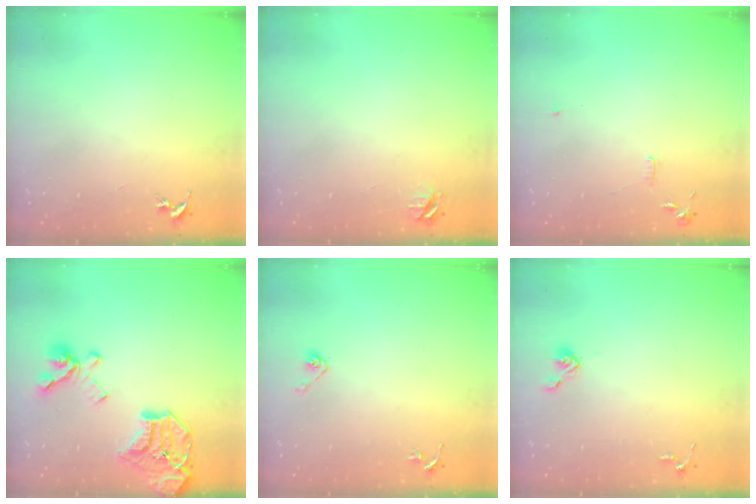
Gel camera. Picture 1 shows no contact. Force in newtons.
{"total": 4.2, "press": 4.1, "slide": 0.5}
{"total": 6.0, "press": 6.0, "slide": 0.7}
{"total": 20.3, "press": 20.2, "slide": 2.2}
{"total": 4.0, "press": 3.6, "slide": 1.8}
{"total": 3.9, "press": 3.6, "slide": 1.5}